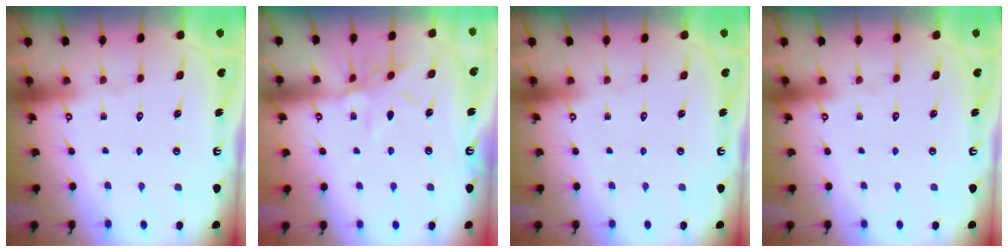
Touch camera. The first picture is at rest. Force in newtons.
{"total": 8.5, "press": 8.5, "slide": 0.5}
{"total": 0.0}
{"total": 0.0}